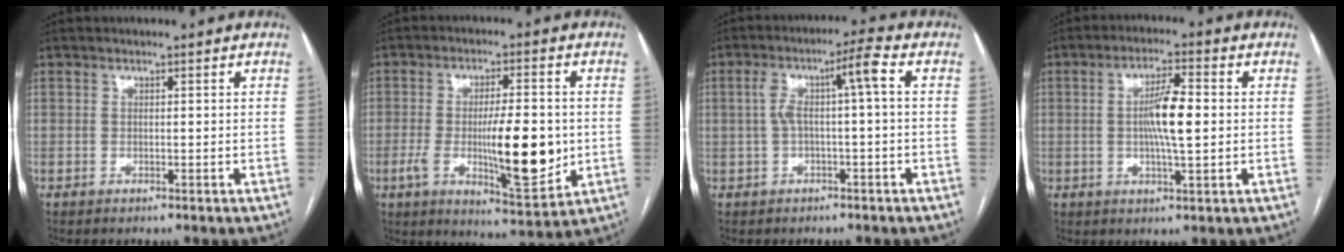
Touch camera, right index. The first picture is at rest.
{"total": 13.7, "force": [-1.7, 3.3, 13.2], "torque": [-0.222, -0.007, -0.021]}
{"total": 6.4, "force": [0.5, 0.3, 6.4], "torque": [-0.116, 0.032, 0.013]}
{"total": 7.3, "force": [0.0, 0.9, 7.2], "torque": [-0.134, 0.005, -0.002]}